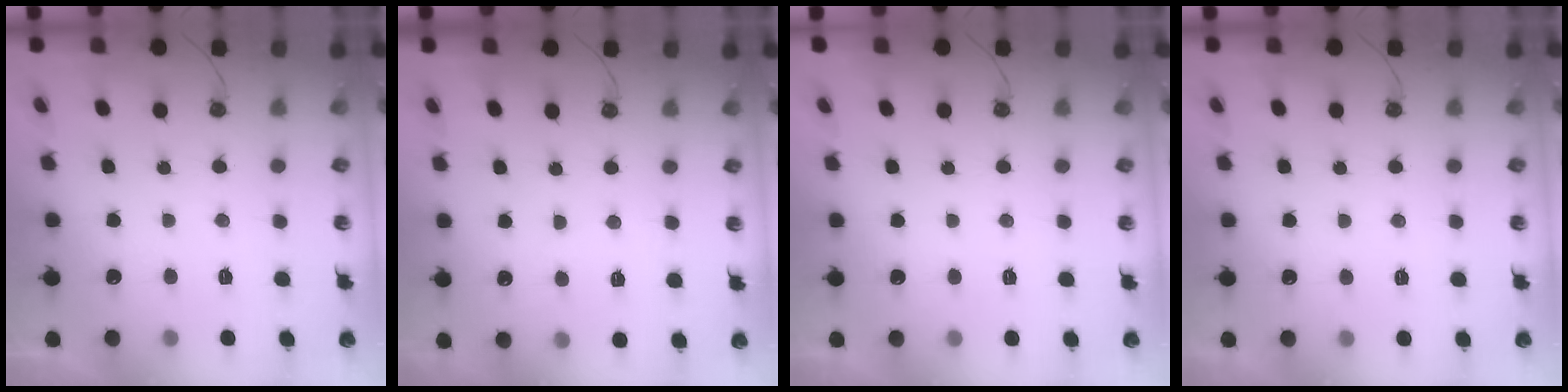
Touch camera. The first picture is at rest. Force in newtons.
{"total": 5.1, "press": 5.1, "slide": 0.5}
{"total": 0.0}
{"total": 4.6, "press": 4.5, "slide": 0.8}